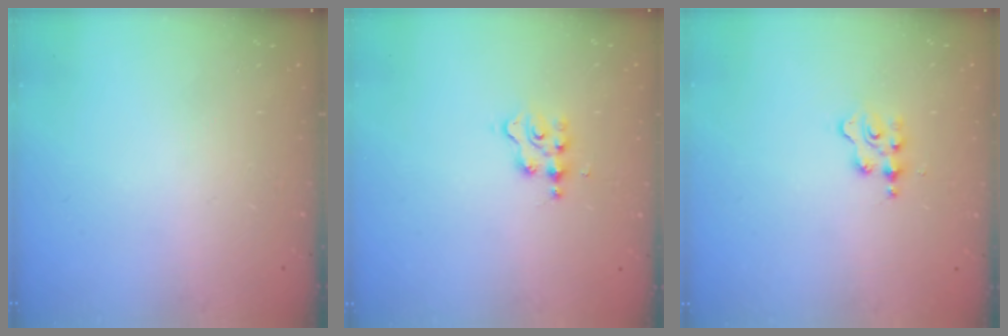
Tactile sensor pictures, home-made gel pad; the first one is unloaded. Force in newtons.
{"total": 2.6, "press": 2.6, "slide": 0.3}
{"total": 2.2, "press": 2.1, "slide": 0.3}